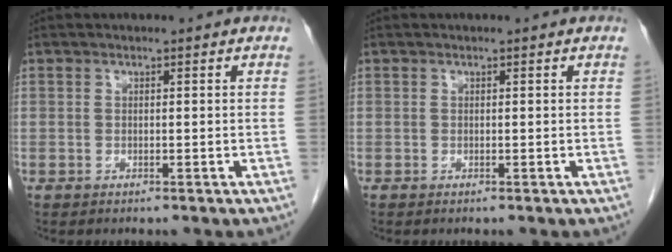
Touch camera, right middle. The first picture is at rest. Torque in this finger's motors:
{"motor_torque": [0.04, 0.12, 0.09, 0.01]}